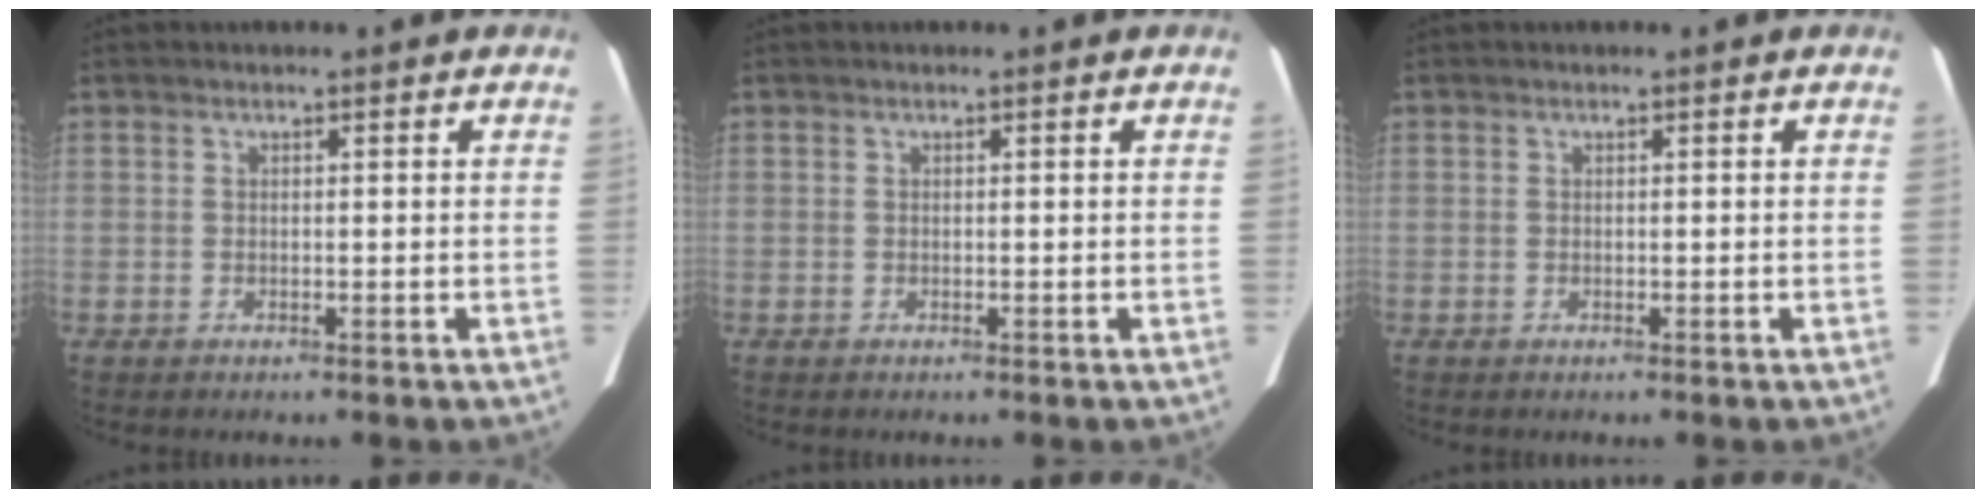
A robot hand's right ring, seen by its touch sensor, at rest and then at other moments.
{"total": 0.0}
{"total": 0.0}